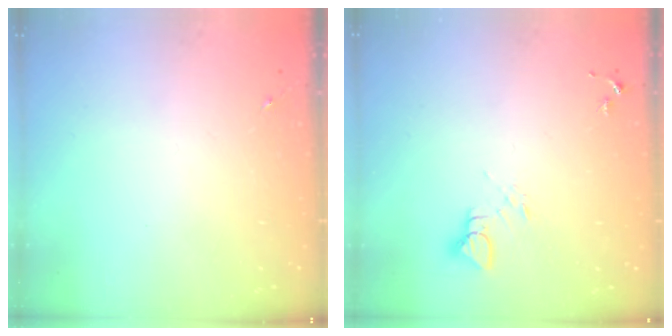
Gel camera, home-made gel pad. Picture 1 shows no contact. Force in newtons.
{"total": 3.4, "press": 3.4, "slide": 0.2}